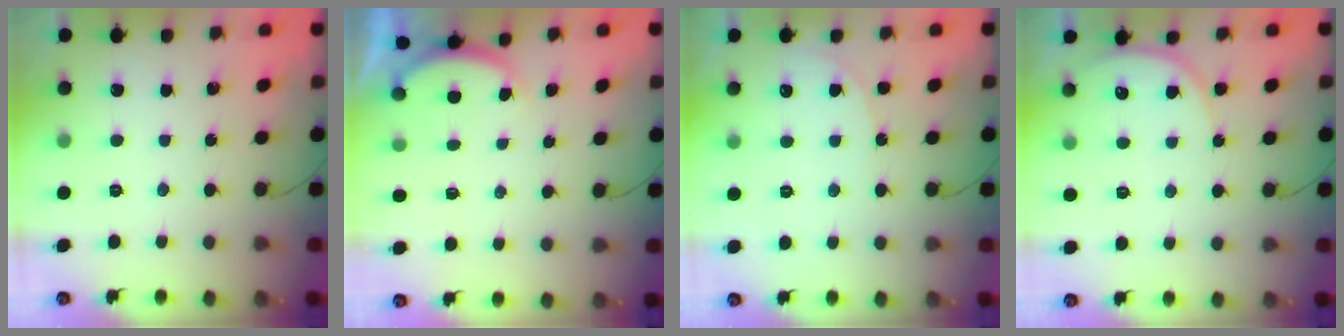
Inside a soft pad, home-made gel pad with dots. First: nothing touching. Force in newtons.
{"total": 2.3, "press": 2.2, "slide": 0.6}
{"total": 5.0, "press": 5.0, "slide": 0.6}
{"total": 5.8, "press": 5.8, "slide": 0.3}